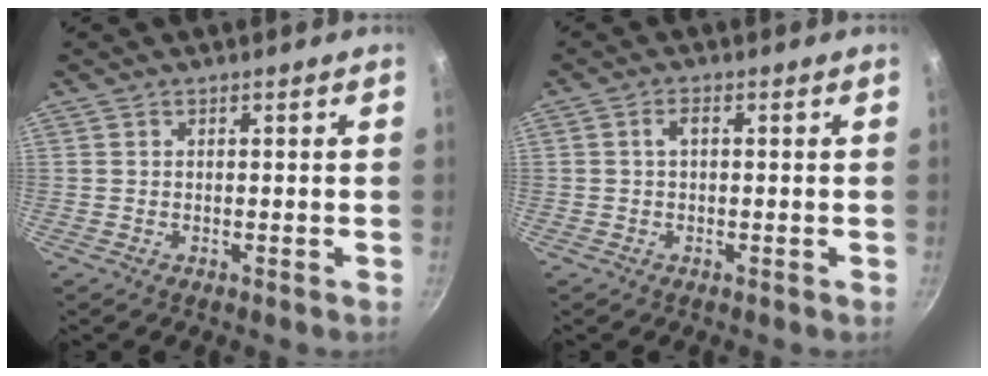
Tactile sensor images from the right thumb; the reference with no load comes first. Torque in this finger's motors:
{"motor_torque": [-0.34, 0.21, 0.34, 0.52, -0.01]}